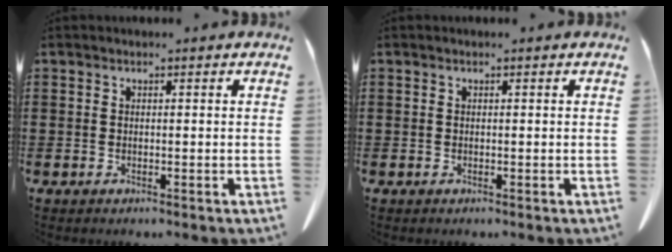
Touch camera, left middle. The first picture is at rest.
{"total": 0.0}